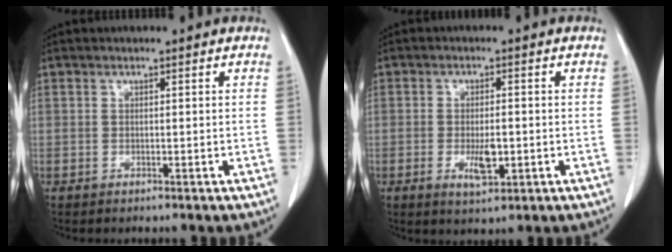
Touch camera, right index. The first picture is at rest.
{"total": 4.6, "force": [-1.1, 1.5, 4.2], "torque": [-0.075, -0.006, -0.012]}